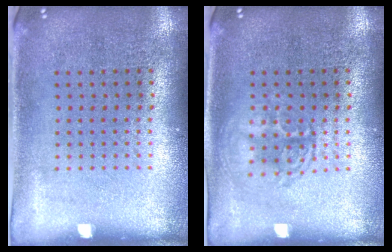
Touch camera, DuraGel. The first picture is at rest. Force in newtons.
{"total": 1.3, "press": 1.3, "slide": 0.2}